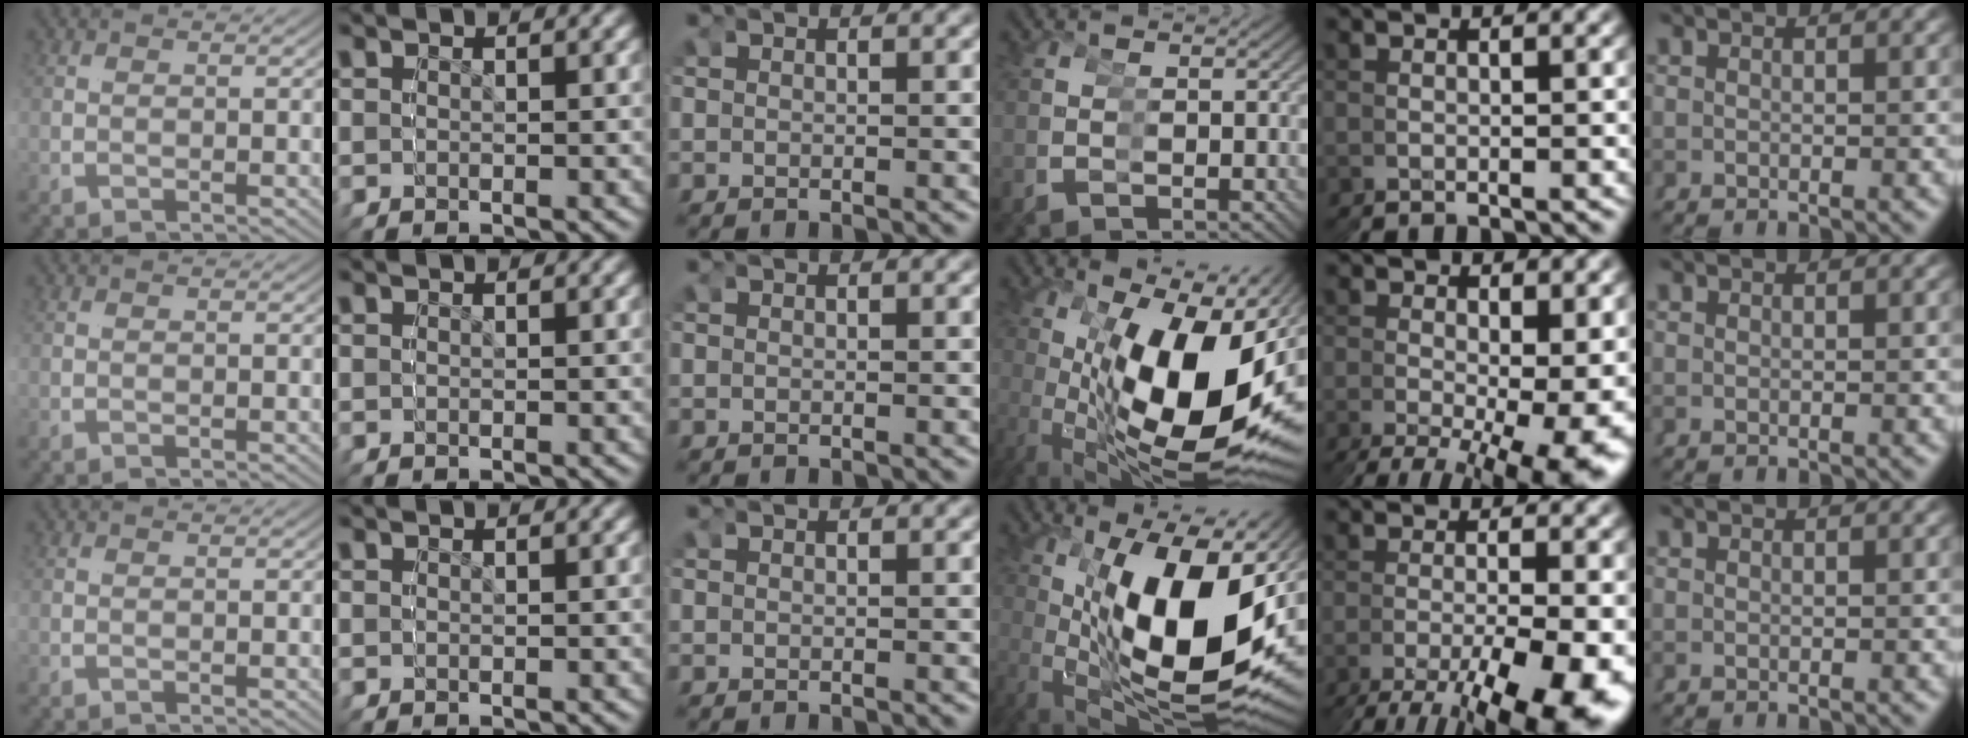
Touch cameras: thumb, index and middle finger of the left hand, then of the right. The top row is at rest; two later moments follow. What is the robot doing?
{"motion": "grasp_and_lifting", "object": "glue stick"}